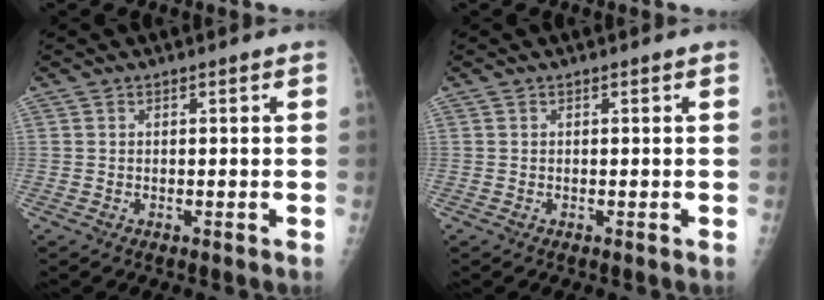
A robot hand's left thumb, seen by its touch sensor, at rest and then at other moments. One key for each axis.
{"total": 0.0}